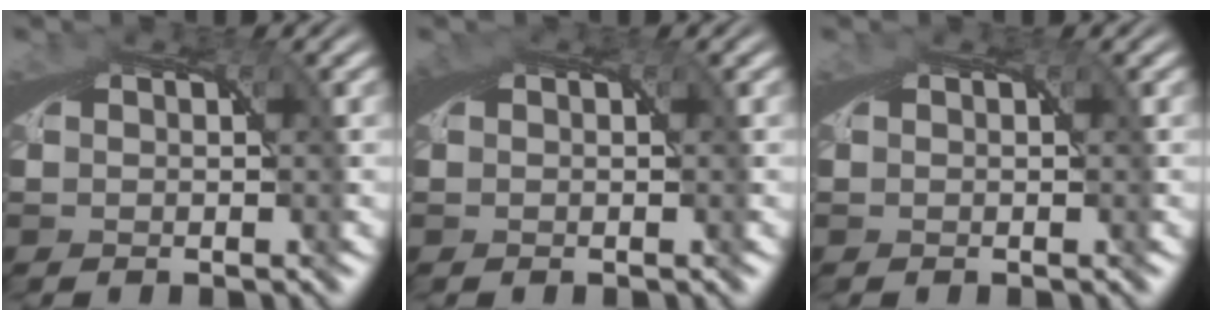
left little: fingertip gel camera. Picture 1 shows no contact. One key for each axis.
{"total": 0.6, "fx": 0.1, "fy": 0.4, "fz": 0.5, "tx": -0.009, "ty": -0.002, "tz": 0.002}
{"total": 0.0}